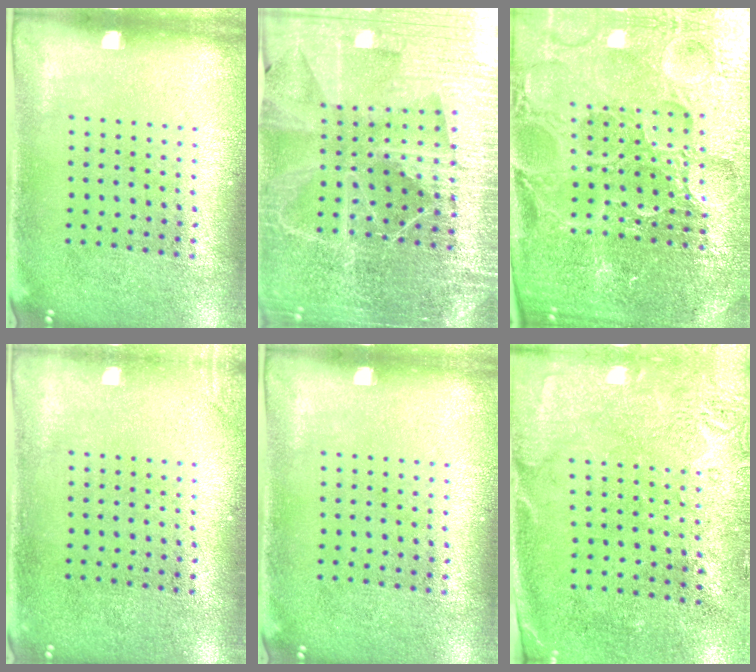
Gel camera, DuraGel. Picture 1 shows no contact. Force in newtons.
{"total": 5.5, "press": 4.9, "slide": 2.4}
{"total": 5.7, "press": 5.2, "slide": 2.4}
{"total": 0.9, "press": 0.9, "slide": 0.2}
{"total": 0.0}
{"total": 2.8, "press": 2.2, "slide": 1.7}